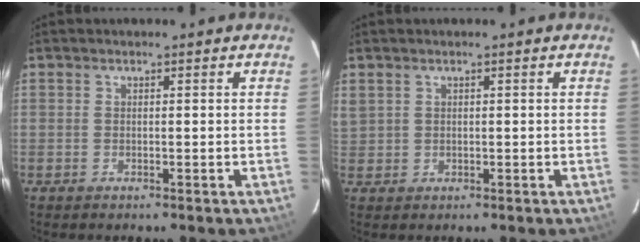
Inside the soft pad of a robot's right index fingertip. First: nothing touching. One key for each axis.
{"total": 2.6, "fx": 1.0, "fy": 2.1, "fz": 1.0, "tx": -0.016, "ty": 0.003, "tz": 0.027}